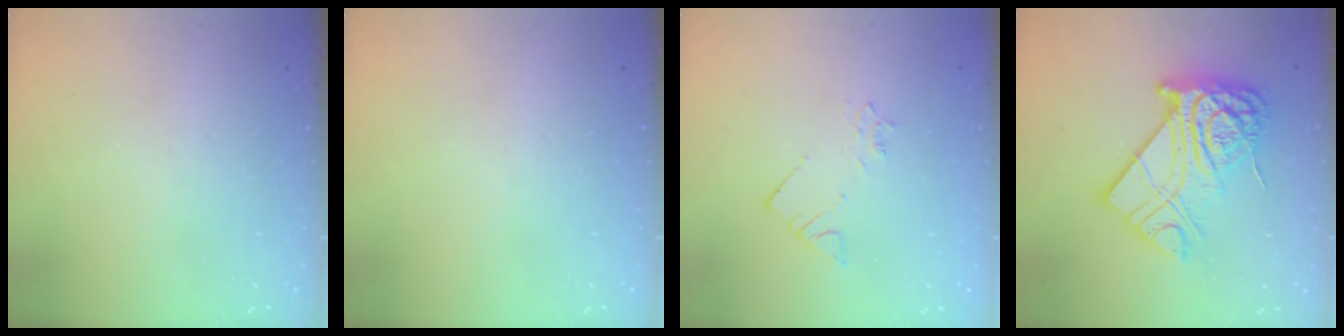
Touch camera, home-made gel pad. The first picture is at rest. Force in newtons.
{"total": 0.0}
{"total": 2.7, "press": 2.7, "slide": 0.3}
{"total": 20.2, "press": 20.1, "slide": 1.9}